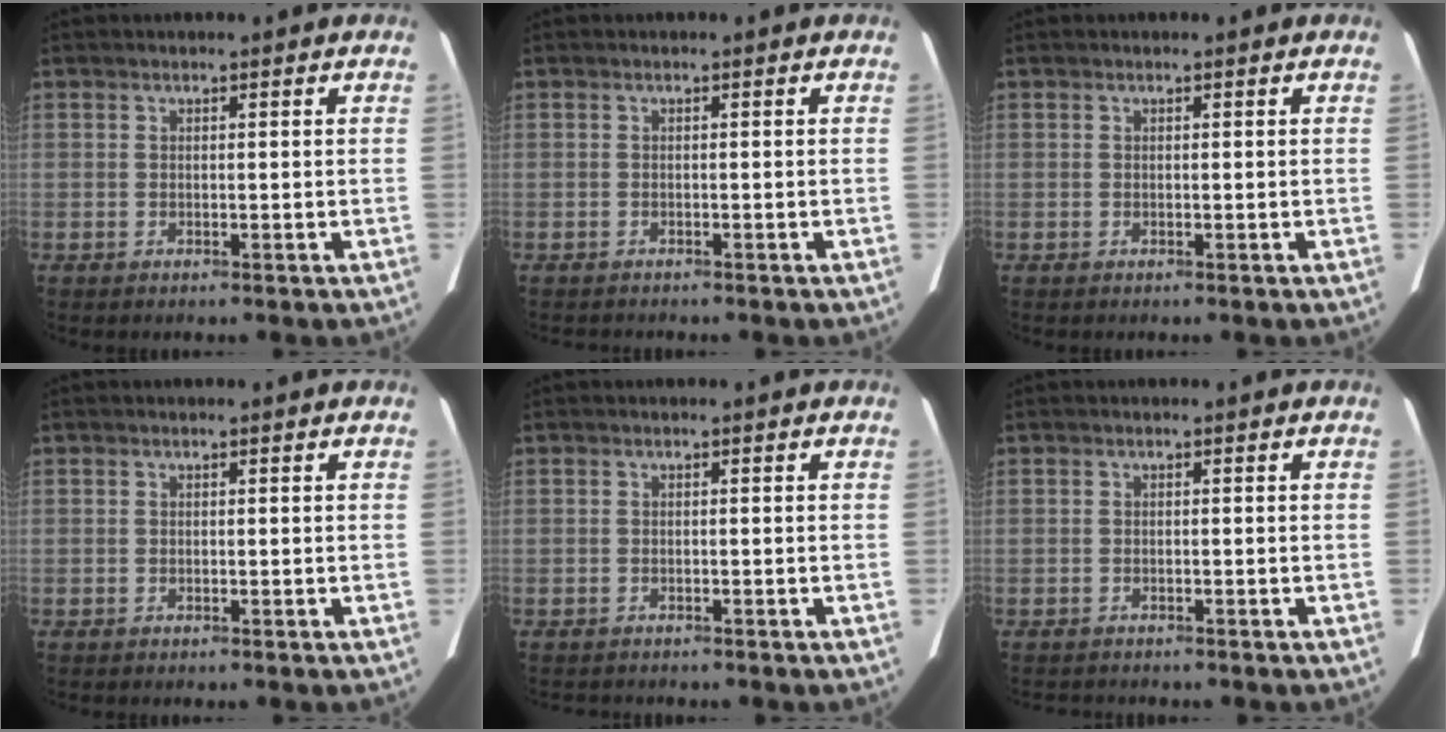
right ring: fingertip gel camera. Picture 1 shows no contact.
{"total": 1.6, "force": [-1.5, 0.4, 0.4], "torque": [-0.010, -0.004, -0.017]}
{"total": 0.0}
{"total": 0.0}
{"total": 2.2, "force": [-2.0, 0.7, 0.7], "torque": [-0.014, -0.005, -0.022]}
{"total": 2.6, "force": [-2.4, 0.7, 0.8], "torque": [-0.014, -0.007, -0.028]}